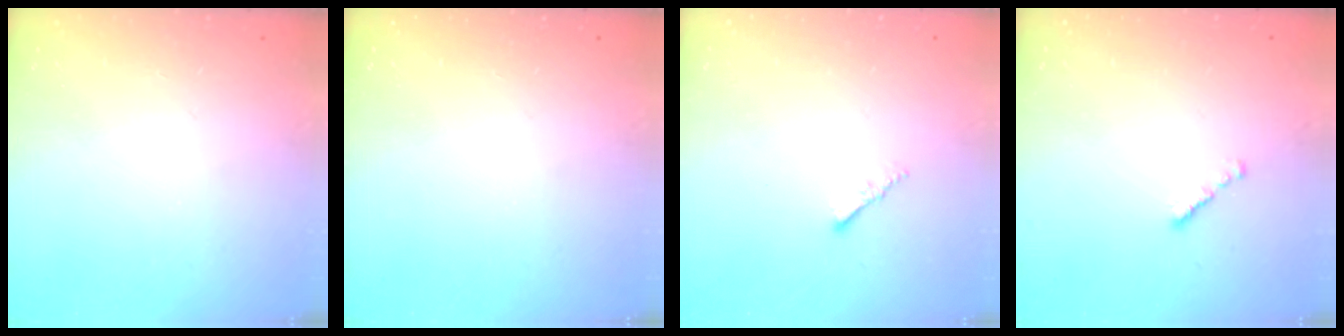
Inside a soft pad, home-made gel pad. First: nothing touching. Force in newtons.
{"total": 0.0}
{"total": 1.0, "press": 1.0, "slide": 0.4}
{"total": 0.8, "press": 0.7, "slide": 0.4}